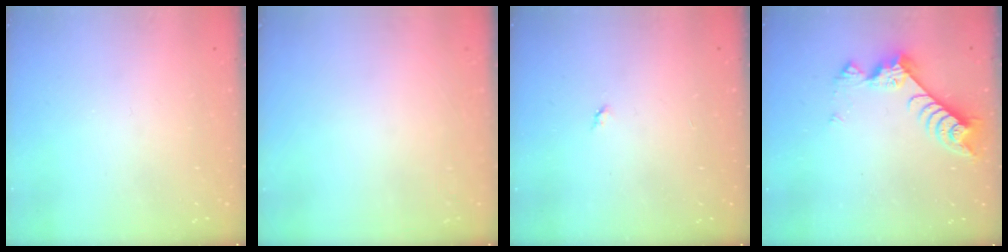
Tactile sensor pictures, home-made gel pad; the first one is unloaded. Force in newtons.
{"total": 0.0}
{"total": 2.8, "press": 2.8, "slide": 0.4}
{"total": 9.0, "press": 9.0, "slide": 1.0}